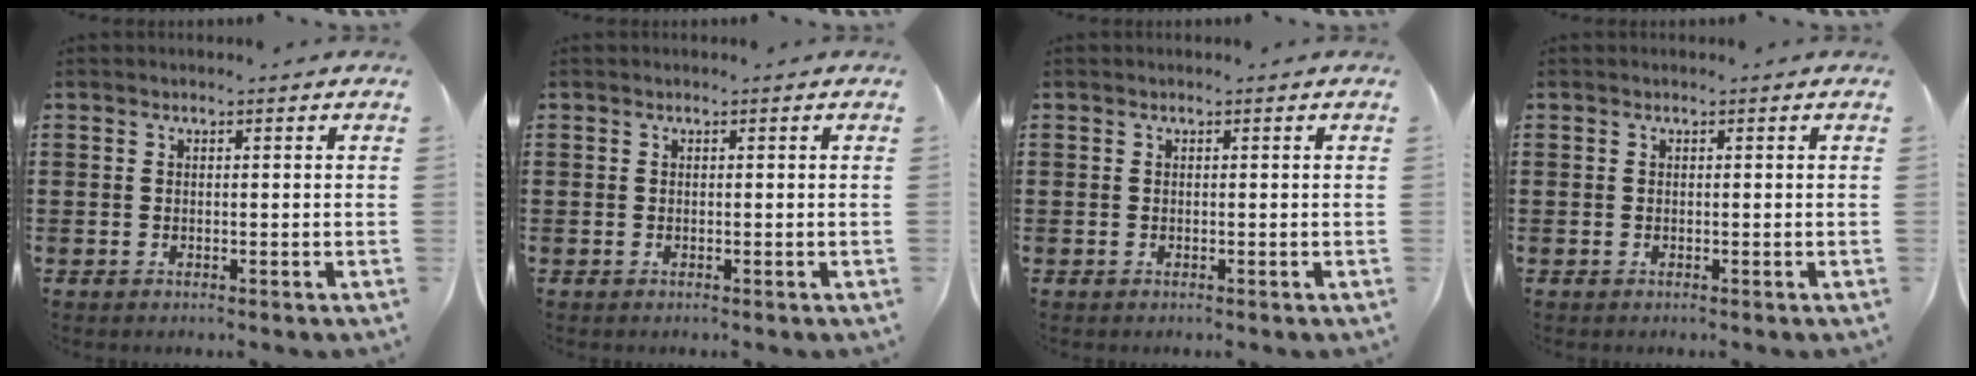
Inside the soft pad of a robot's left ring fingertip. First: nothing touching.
{"total": 0.0}
{"total": 0.0}
{"total": 0.0}